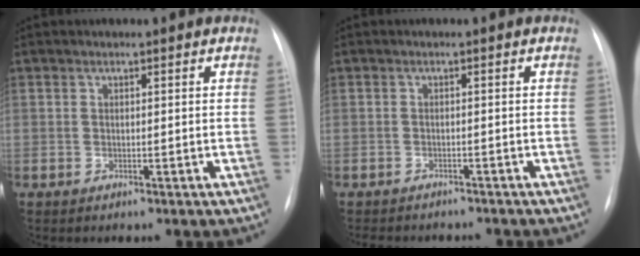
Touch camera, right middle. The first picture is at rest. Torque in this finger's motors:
{"motor_torque": [0.03, -0.03, 0.03, 0.04]}